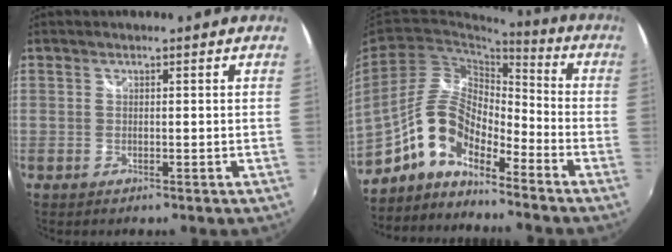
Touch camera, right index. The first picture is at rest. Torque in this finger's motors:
{"motor_torque": [1.03, -1.11, 0.66, 0.09]}